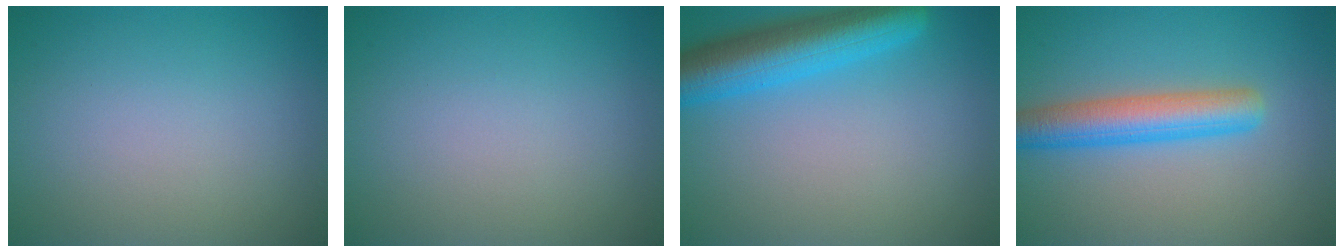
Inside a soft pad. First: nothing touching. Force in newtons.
{"total": 0.0}
{"total": 7.0, "press": 7.0, "slide": 0.3}
{"total": 4.9, "press": 4.9, "slide": 0.1}